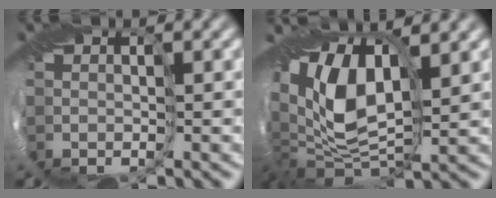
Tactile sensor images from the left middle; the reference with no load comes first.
{"total": 12.5, "force": [1.0, 7.4, 10.0], "torque": [-0.195, -0.018, 0.017]}